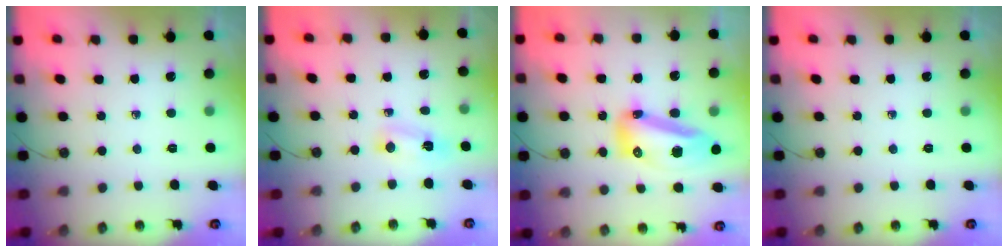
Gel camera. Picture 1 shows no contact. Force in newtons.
{"total": 15.4, "press": 4.1, "slide": 14.9}
{"total": 15.3, "press": 15.2, "slide": 1.9}
{"total": 0.0}